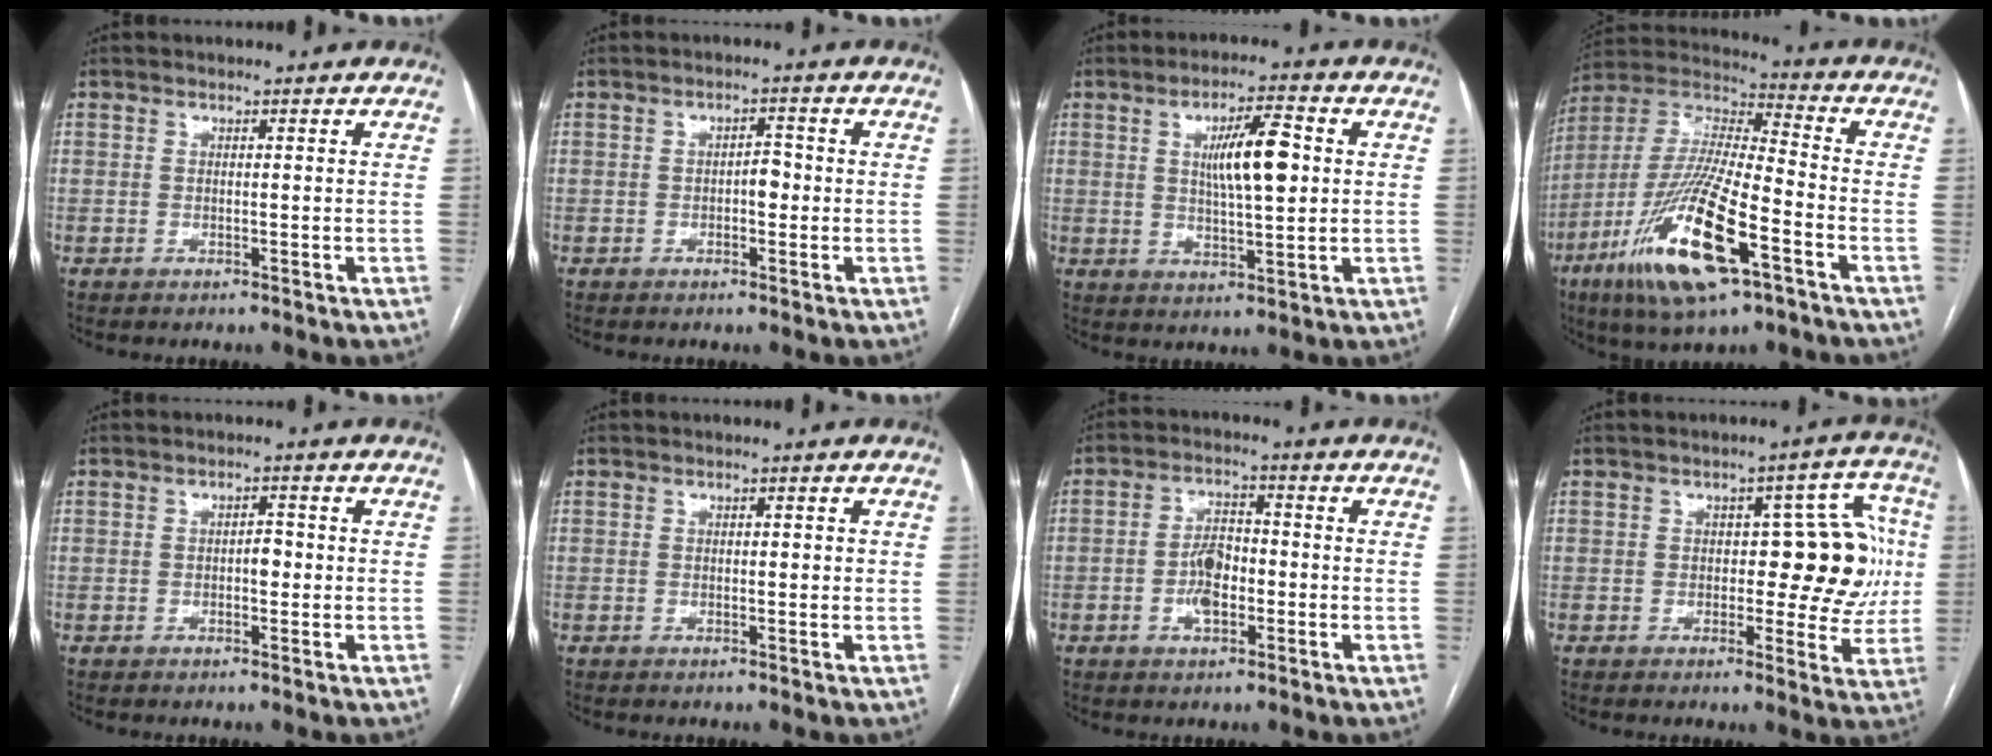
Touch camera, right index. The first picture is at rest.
{"total": 2.2, "force": [-0.4, 1.0, 1.9], "torque": [-0.023, 0.006, -0.006]}
{"total": 8.7, "force": [1.7, 1.7, 8.3], "torque": [-0.143, 0.007, 0.032]}
{"total": 20.3, "force": [-9.2, 3.6, 17.8], "torque": [-0.391, -0.037, -0.166]}
{"total": 1.7, "force": [-0.2, 0.8, 1.5], "torque": [-0.019, 0.004, -0.003]}
{"total": 2.1, "force": [0.8, 1.1, 1.6], "torque": [-0.014, -0.003, 0.005]}
{"total": 5.5, "force": [-1.4, 2.8, 4.5], "torque": [-0.090, 0.009, -0.027]}
{"total": 11.0, "force": [0.5, 5.1, 9.8], "torque": [-0.095, 0.033, 0.010]}